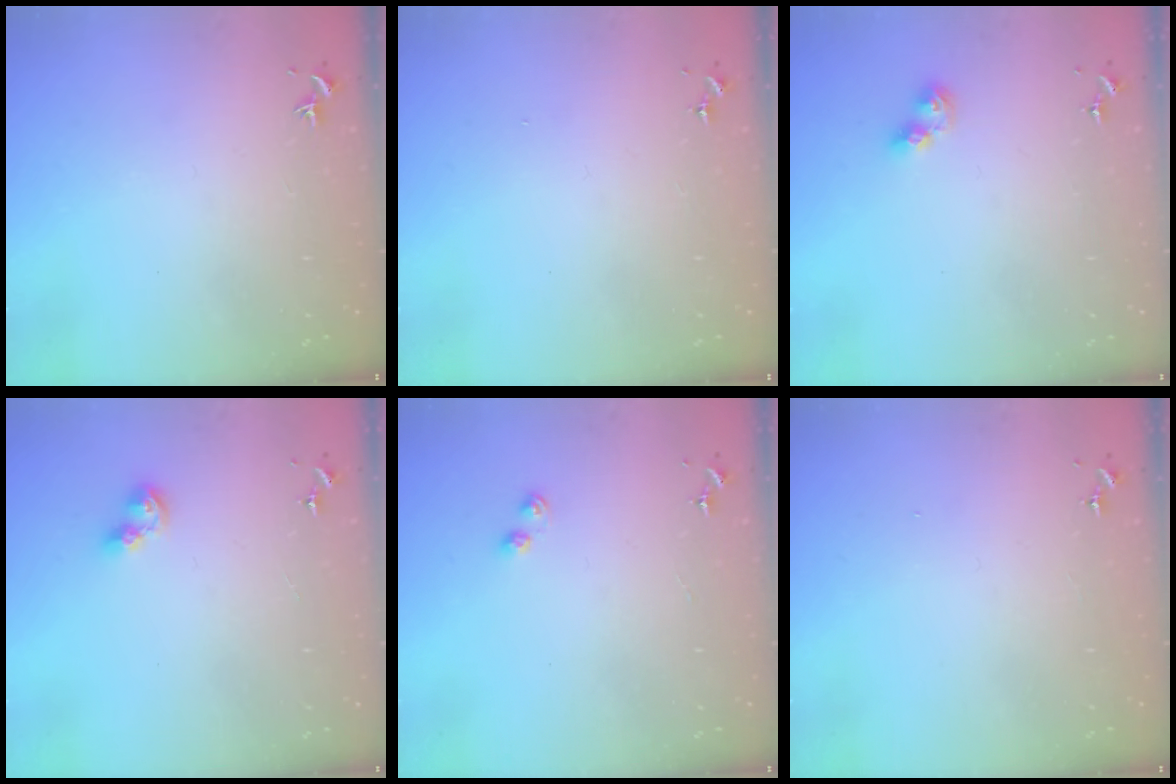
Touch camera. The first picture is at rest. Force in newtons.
{"total": 0.0}
{"total": 6.3, "press": 6.3, "slide": 0.5}
{"total": 6.9, "press": 6.8, "slide": 0.9}
{"total": 3.7, "press": 3.6, "slide": 0.4}
{"total": 0.0}